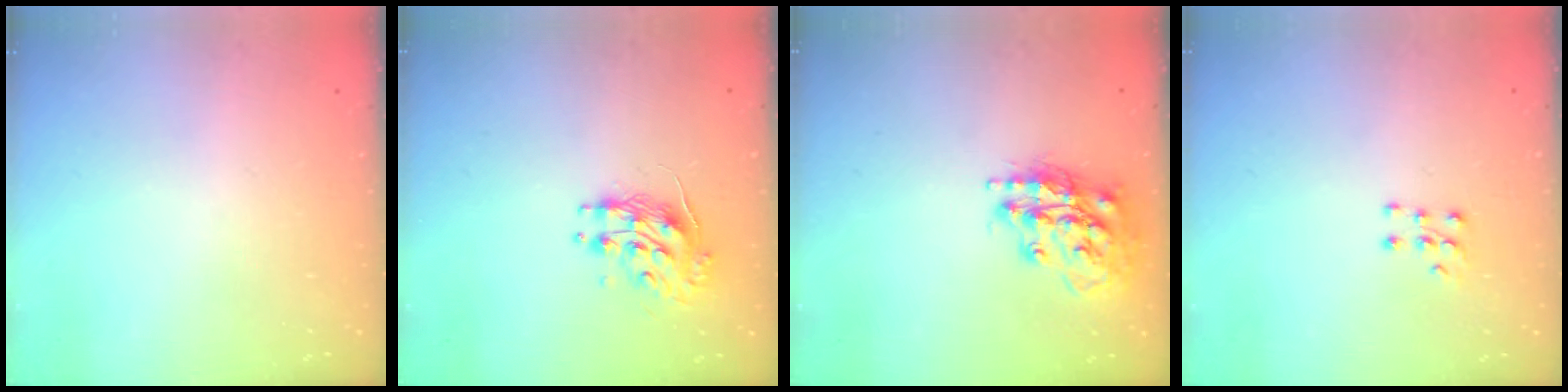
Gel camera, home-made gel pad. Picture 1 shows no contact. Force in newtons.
{"total": 9.3, "press": 9.3, "slide": 0.5}
{"total": 16.3, "press": 16.2, "slide": 1.1}
{"total": 5.0, "press": 5.0, "slide": 0.6}